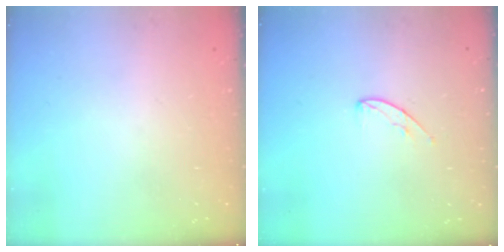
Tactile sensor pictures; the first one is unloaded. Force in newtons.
{"total": 4.9, "press": 4.9, "slide": 0.5}